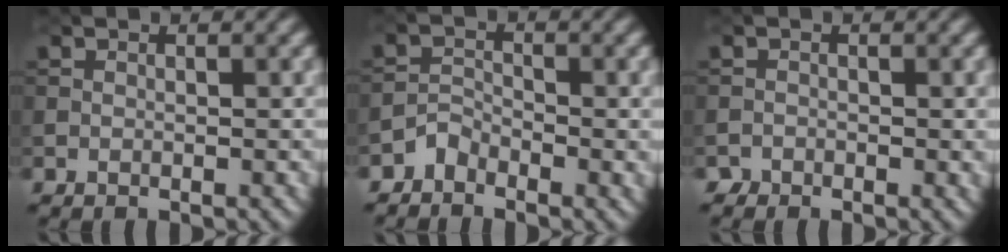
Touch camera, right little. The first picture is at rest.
{"total": 1.6, "force": [-1.5, 0.3, -0.5], "torque": [0.016, 0.012, -0.037]}
{"total": 1.1, "force": [-0.7, 0.1, -0.8], "torque": [0.020, 0.007, -0.019]}